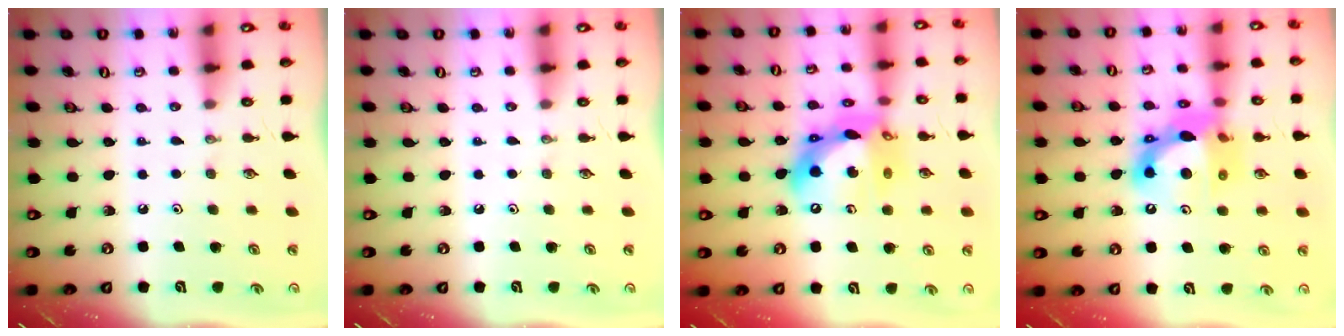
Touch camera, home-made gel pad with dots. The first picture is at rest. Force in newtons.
{"total": 0.0}
{"total": 17.1, "press": 17.0, "slide": 2.1}
{"total": 14.1, "press": 14.0, "slide": 1.9}